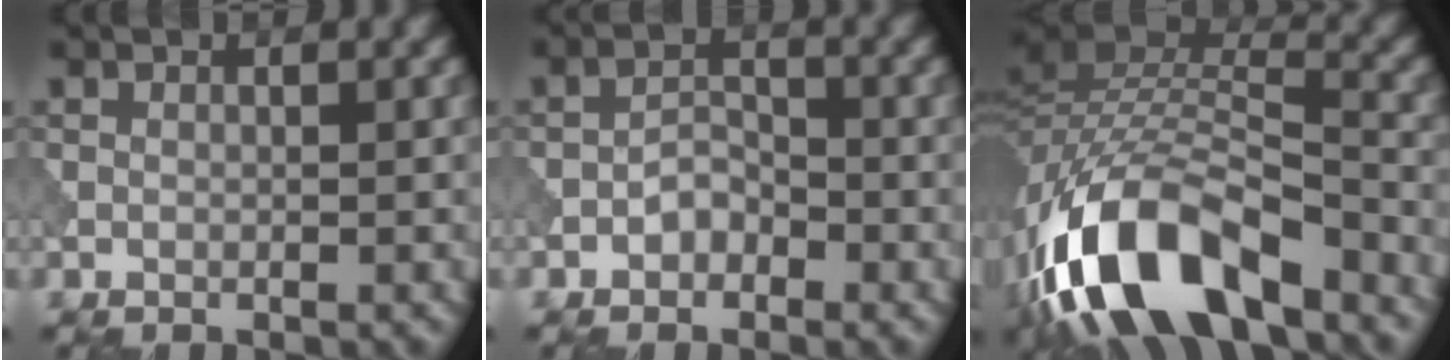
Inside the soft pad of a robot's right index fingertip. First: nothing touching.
{"total": 1.9, "force": [-1.1, 1.2, 1.0], "torque": [-0.017, 0.007, -0.021]}
{"total": 13.1, "force": [-8.0, 5.7, 8.8], "torque": [-0.168, 0.000, -0.151]}